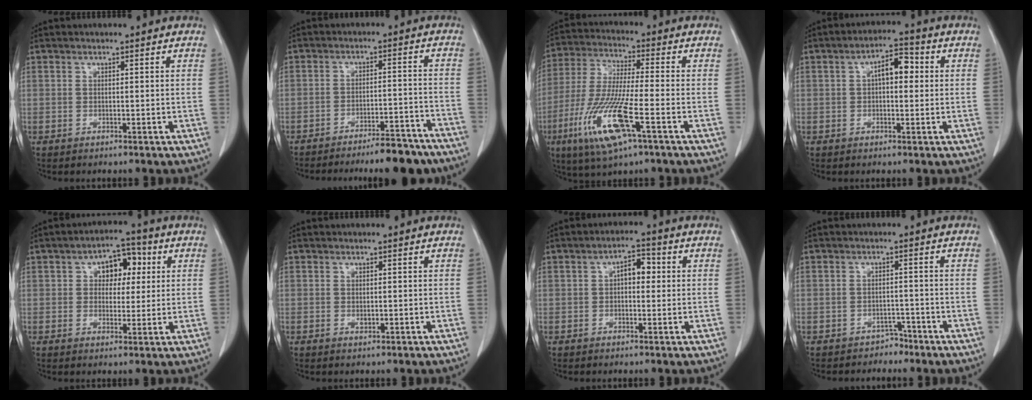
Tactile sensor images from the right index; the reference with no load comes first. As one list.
[{"total": 10.6, "force": [-9.3, 1.6, 4.7], "torque": [-0.041, 0.010, -0.132]}, {"total": 14.0, "force": [-5.9, 1.3, 12.7], "torque": [-0.271, -0.027, -0.110]}, {"total": 5.3, "force": [0.8, 2.3, 4.7], "torque": [-0.075, 0.024, 0.010]}, {"total": 6.6, "force": [1.7, 4.1, 4.8], "torque": [-0.064, 0.024, 0.025]}, {"total": 0.7, "force": [-0.1, 0.4, 0.6], "torque": [-0.013, -0.002, 0.000]}, {"total": 4.1, "force": [0.5, 2.0, 3.5], "torque": [-0.052, 0.018, 0.005]}, {"total": 2.3, "force": [-1.9, 1.3, -0.1], "torque": [0.000, 0.006, -0.027]}]